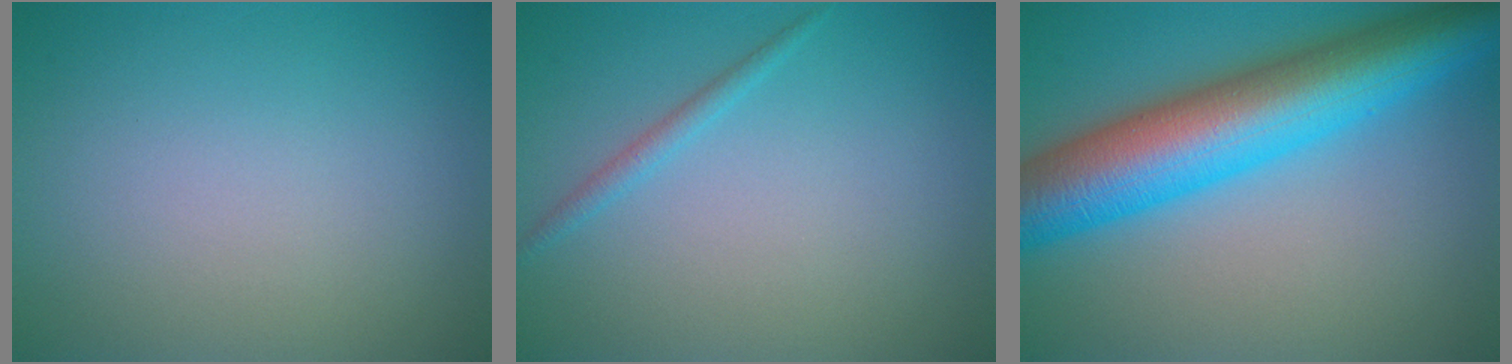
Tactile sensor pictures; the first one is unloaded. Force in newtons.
{"total": 1.0, "press": 1.0, "slide": 0.1}
{"total": 11.7, "press": 11.7, "slide": 0.2}